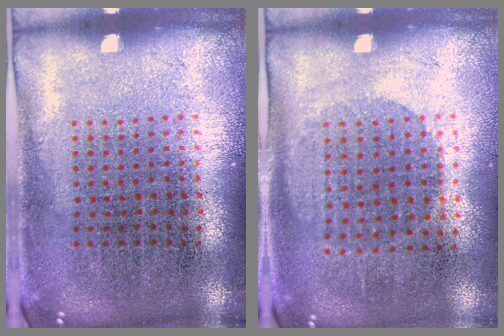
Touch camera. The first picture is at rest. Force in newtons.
{"total": 1.0, "press": 0.9, "slide": 0.5}